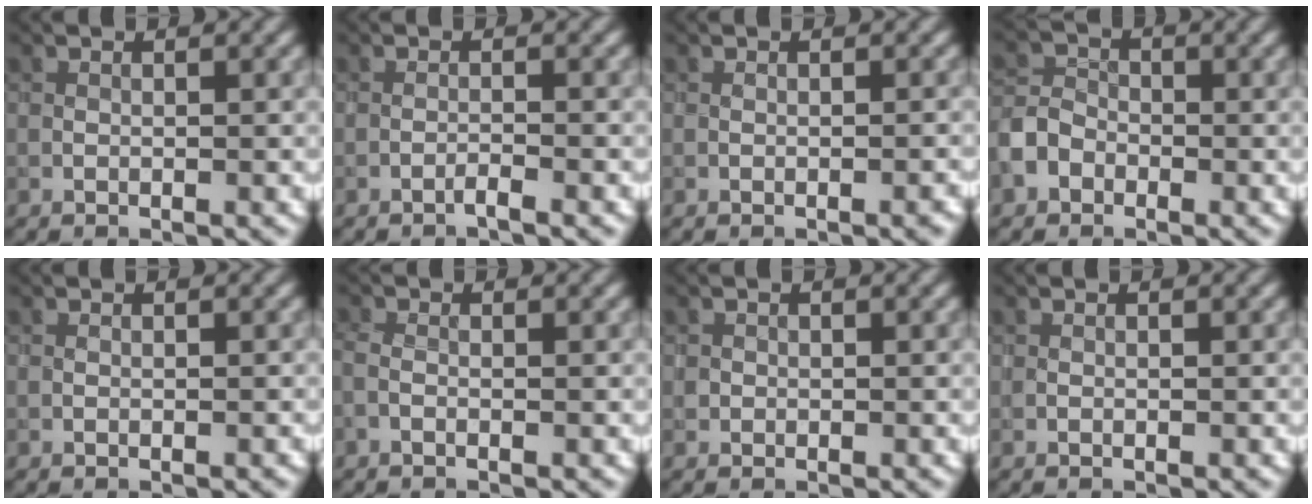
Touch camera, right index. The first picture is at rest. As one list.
[{"total": 0.9, "force": [-0.7, 0.0, 0.6], "torque": [-0.008, 0.006, -0.018]}, {"total": 0.7, "force": [-0.3, 0.1, 0.6], "torque": [-0.009, 0.001, -0.004]}, {"total": 3.5, "force": [-1.7, 2.8, 1.4], "torque": [-0.023, -0.001, -0.041]}, {"total": 0.0}, {"total": 1.0, "force": [-0.4, 0.5, 0.8], "torque": [-0.019, -0.003, -0.011]}, {"total": 0.5, "force": [0.0, 0.5, 0.0], "torque": [0.006, -0.005, 0.000]}, {"total": 0.0}]